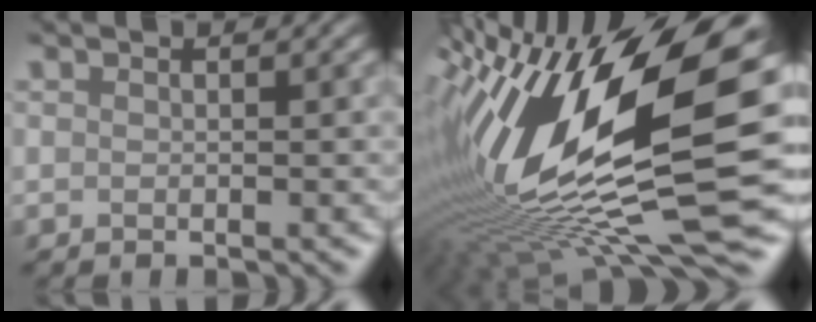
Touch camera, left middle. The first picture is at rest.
{"total": 15.0, "force": [0.4, 4.3, 14.3], "torque": [-0.290, 0.005, 0.024]}